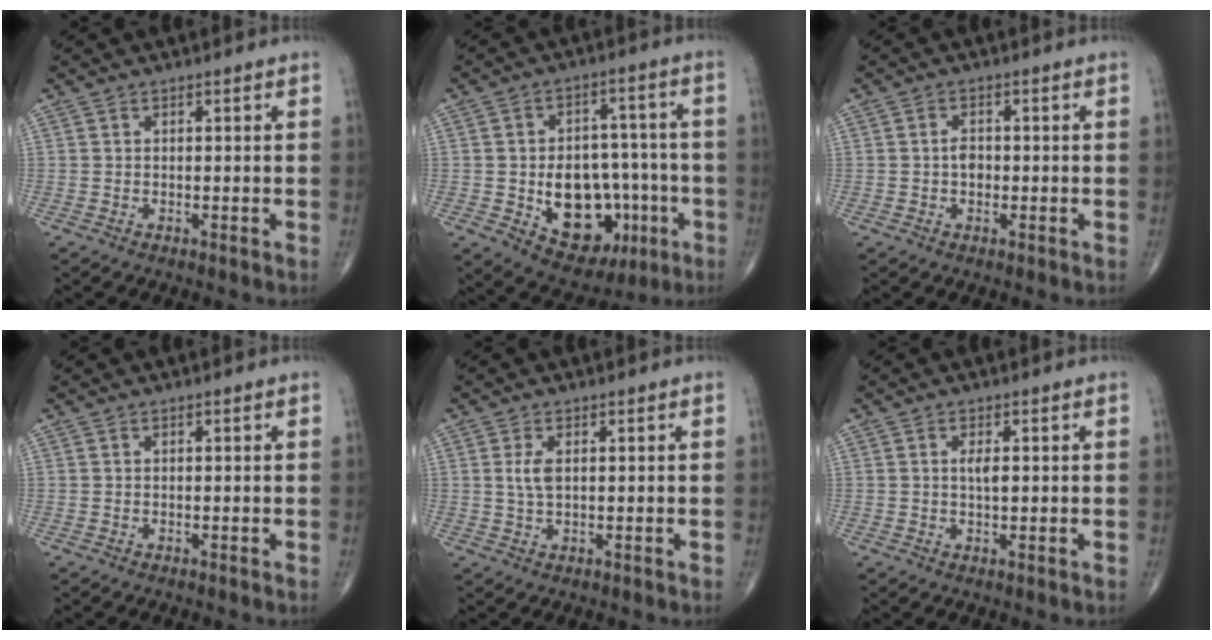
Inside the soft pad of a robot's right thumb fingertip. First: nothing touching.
{"total": 17.0, "force": [-4.6, 11.8, 11.3], "torque": [-0.116, 0.034, -0.050]}
{"total": 2.4, "force": [-0.3, 1.7, 1.7], "torque": [-0.022, 0.006, -0.009]}
{"total": 0.0}
{"total": 3.0, "force": [0.6, 1.4, 2.6], "torque": [-0.057, 0.000, 0.014]}
{"total": 2.5, "force": [0.3, 0.9, 2.3], "torque": [-0.038, -0.001, 0.004]}